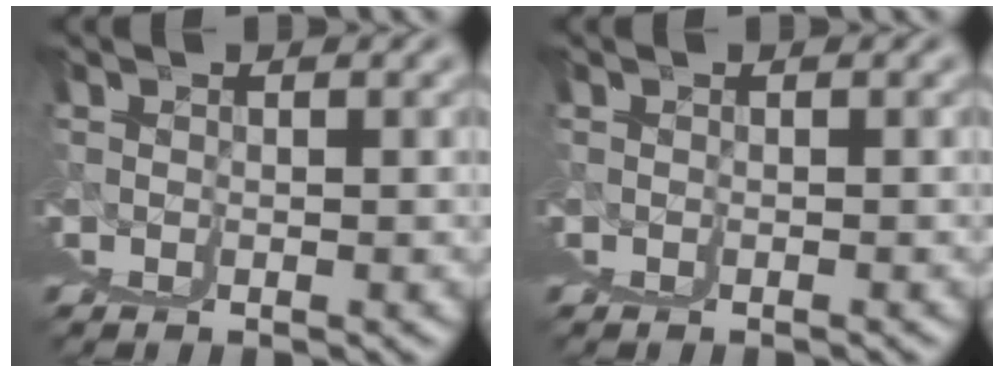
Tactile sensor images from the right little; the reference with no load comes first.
{"total": 0.6, "force": [-0.2, -0.5, -0.3], "torque": [0.004, 0.003, -0.004]}